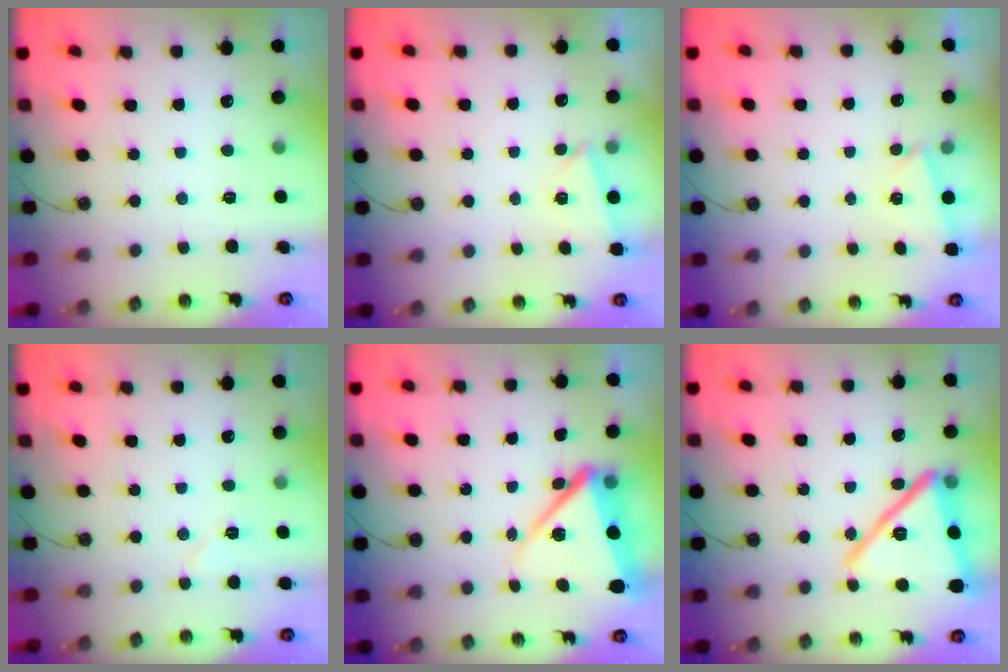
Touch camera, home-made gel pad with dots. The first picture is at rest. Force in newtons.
{"total": 2.8, "press": 1.7, "slide": 2.2}
{"total": 2.0, "press": 0.9, "slide": 1.8}
{"total": 5.8, "press": 5.2, "slide": 2.6}
{"total": 12.0, "press": 11.9, "slide": 1.5}
{"total": 21.8, "press": 20.7, "slide": 6.8}